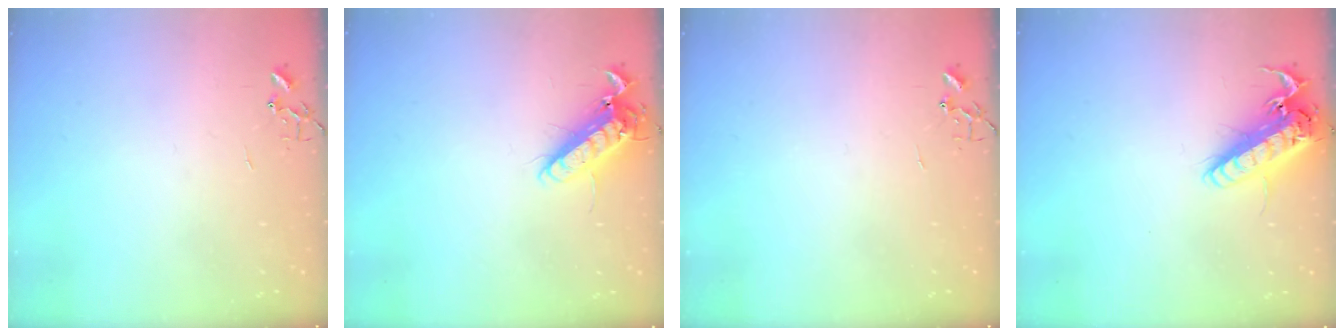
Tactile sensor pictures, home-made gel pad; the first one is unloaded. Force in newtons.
{"total": 12.5, "press": 12.3, "slide": 2.1}
{"total": 0.0}
{"total": 17.4, "press": 17.1, "slide": 3.3}